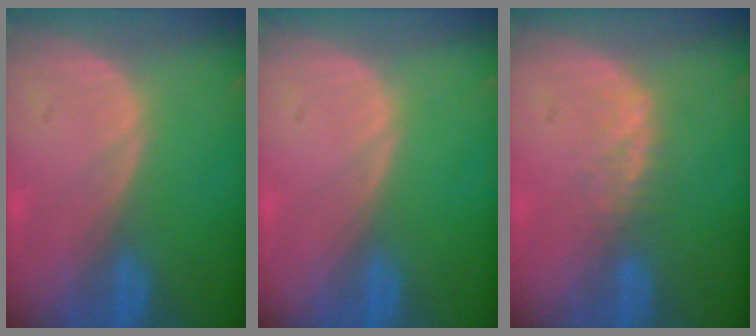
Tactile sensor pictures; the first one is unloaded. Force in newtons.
{"total": 0.0}
{"total": 2.3, "press": 2.3, "slide": 0.5}